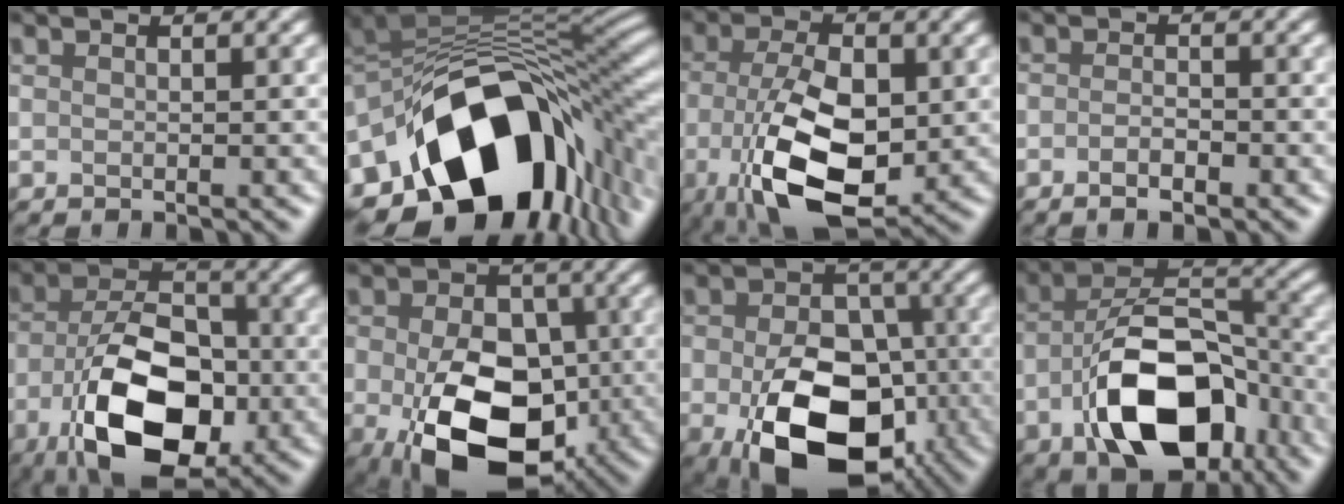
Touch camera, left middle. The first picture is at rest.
{"total": 16.5, "force": [-4.7, 11.1, 11.2], "torque": [-0.183, -0.009, -0.064]}
{"total": 9.7, "force": [-3.1, 4.9, 7.8], "torque": [-0.167, -0.009, -0.049]}
{"total": 1.2, "force": [-1.0, 0.1, 0.5], "torque": [-0.017, 0.005, -0.017]}
{"total": 11.1, "force": [-4.8, 5.9, 8.1], "torque": [-0.157, 0.002, -0.080]}
{"total": 11.7, "force": [-3.7, 7.5, 8.2], "torque": [-0.144, -0.031, -0.047]}
{"total": 12.8, "force": [-5.0, 8.3, 8.3], "torque": [-0.155, -0.042, -0.059]}
{"total": 11.6, "force": [-4.9, 6.8, 8.0], "torque": [-0.147, -0.002, -0.077]}